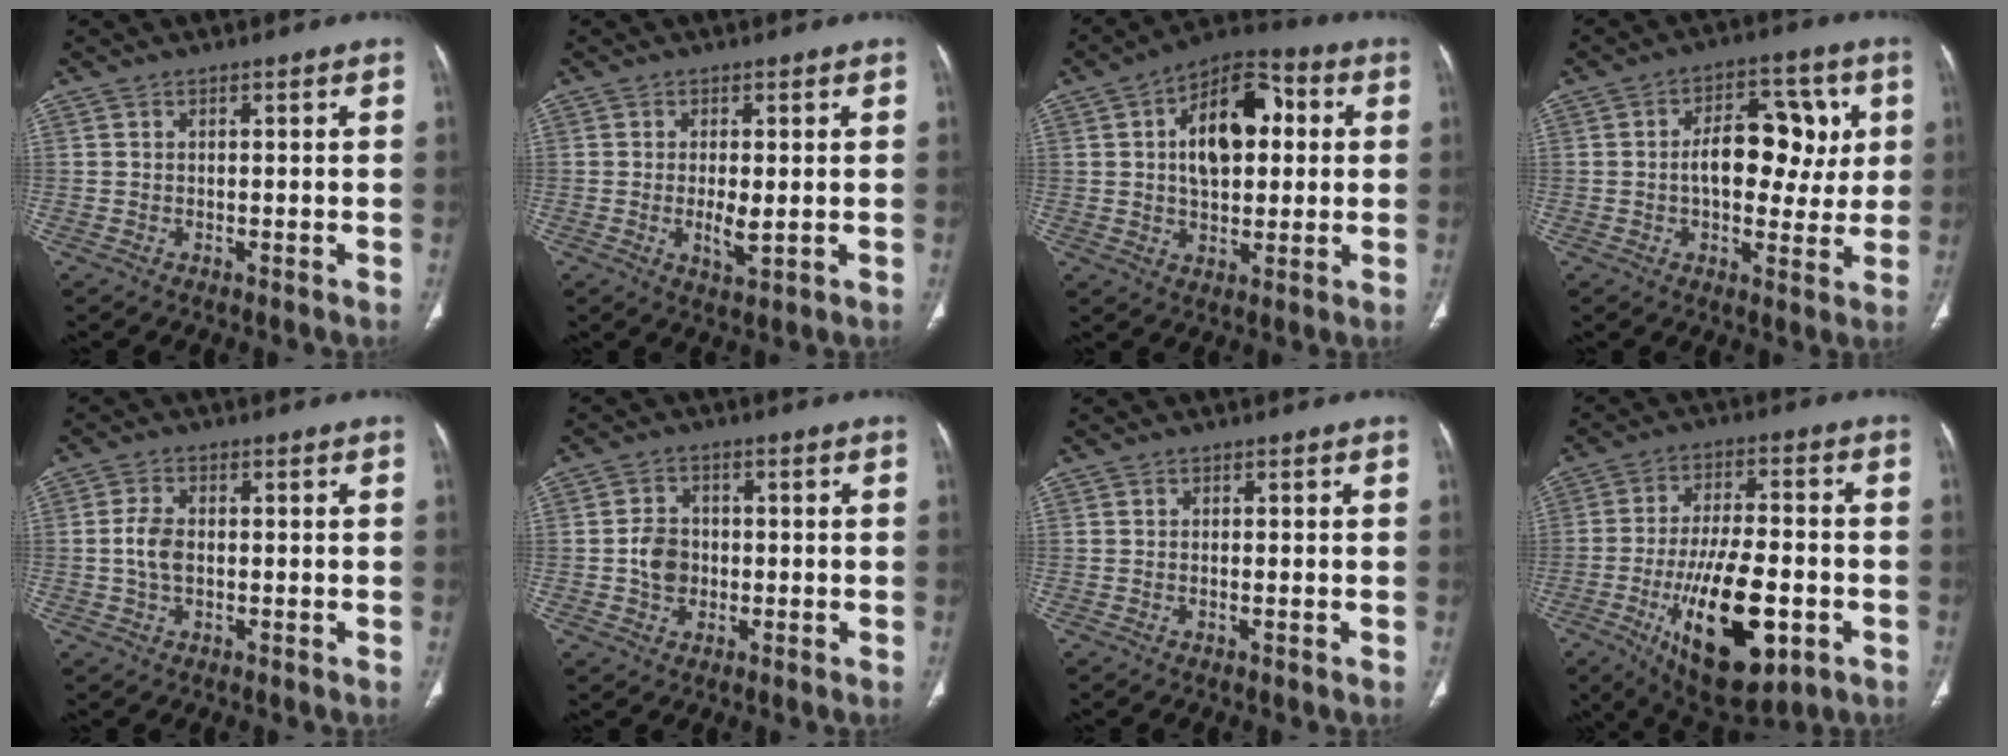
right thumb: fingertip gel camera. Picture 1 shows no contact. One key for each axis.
{"total": 4.1, "fx": -0.3, "fy": 1.4, "fz": 3.8, "tx": -0.068, "ty": -0.011, "tz": -0.004}
{"total": 15.7, "fx": 2.8, "fy": 9.3, "fz": 12.4, "tx": -0.156, "ty": 0.020, "tz": 0.036}
{"total": 13.6, "fx": 1.3, "fy": 8.1, "fz": 10.8, "tx": -0.111, "ty": 0.017, "tz": 0.016}
{"total": 4.4, "fx": -0.3, "fy": 2.6, "fz": 3.5, "tx": -0.071, "ty": 0.007, "tz": -0.010}
{"total": 5.3, "fx": -0.6, "fy": 4.4, "fz": 3.0, "tx": -0.039, "ty": 0.008, "tz": -0.015}
{"total": 0.7, "fx": -0.2, "fy": 0.1, "fz": 0.6, "tx": -0.011, "ty": 0.000, "tz": -0.004}
{"total": 20.9, "fx": -6.9, "fy": 8.9, "fz": 17.5, "tx": -0.286, "ty": 0.015, "tz": -0.095}